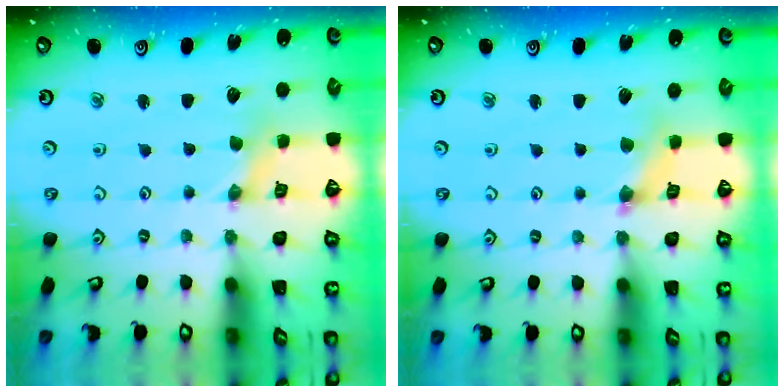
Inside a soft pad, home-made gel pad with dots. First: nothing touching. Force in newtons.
{"total": 2.7, "press": 2.7, "slide": 0.4}